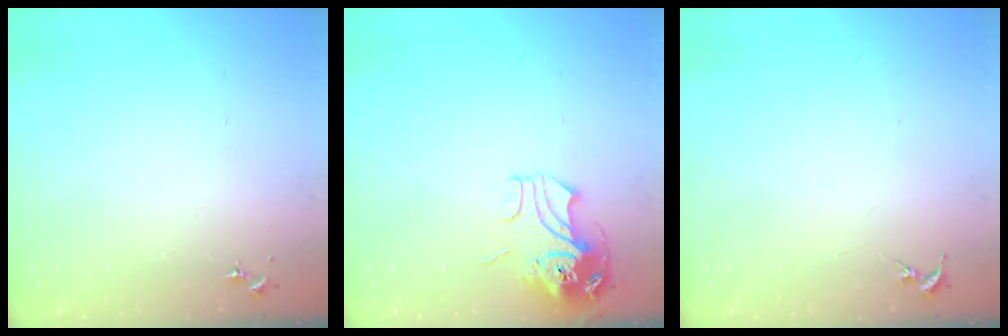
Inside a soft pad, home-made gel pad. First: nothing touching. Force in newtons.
{"total": 11.0, "press": 10.9, "slide": 1.5}
{"total": 0.0}